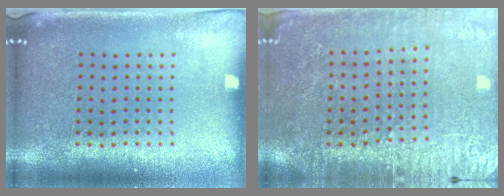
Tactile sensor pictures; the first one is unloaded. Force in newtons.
{"total": 3.0, "press": 3.0, "slide": 0.6}